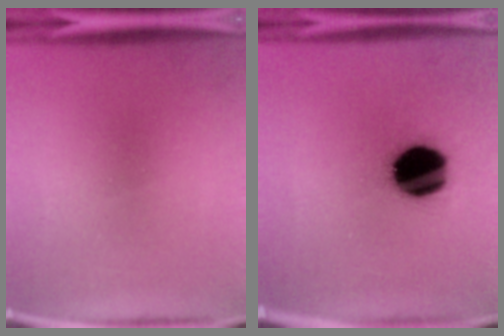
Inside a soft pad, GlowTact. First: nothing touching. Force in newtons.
{"total": 19.5}